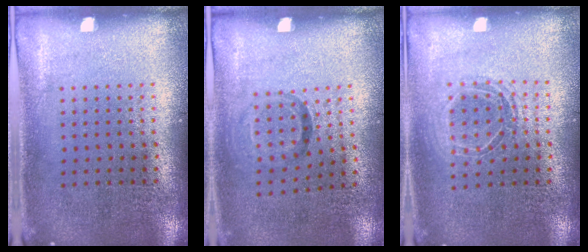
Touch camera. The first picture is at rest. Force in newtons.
{"total": 0.9, "press": 0.6, "slide": 0.8}
{"total": 1.4, "press": 1.2, "slide": 0.7}